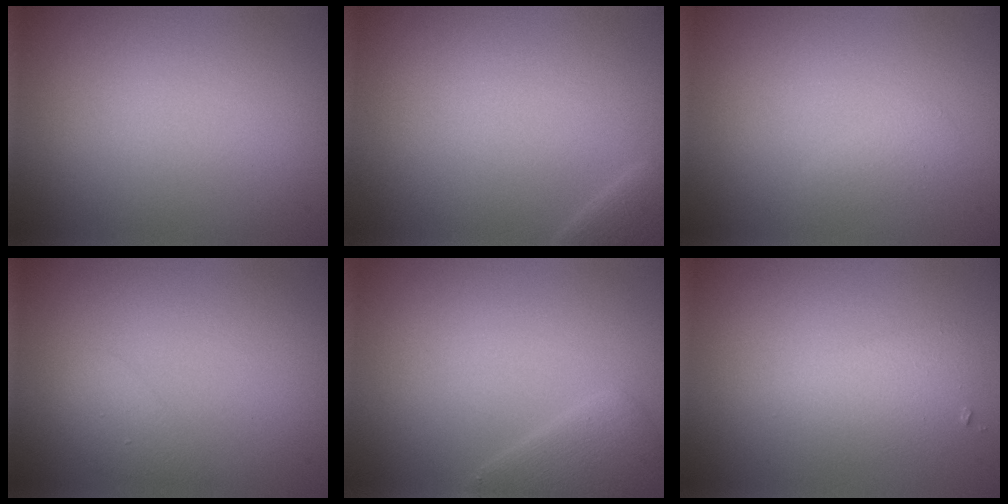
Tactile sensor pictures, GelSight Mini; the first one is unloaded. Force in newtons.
{"total": 1.4, "press": 1.4, "slide": 0.1}
{"total": 0.9, "press": 0.9, "slide": 0.0}
{"total": 1.4, "press": 1.4, "slide": 0.2}
{"total": 2.8, "press": 2.8, "slide": 0.2}
{"total": 2.2, "press": 2.2, "slide": 0.1}